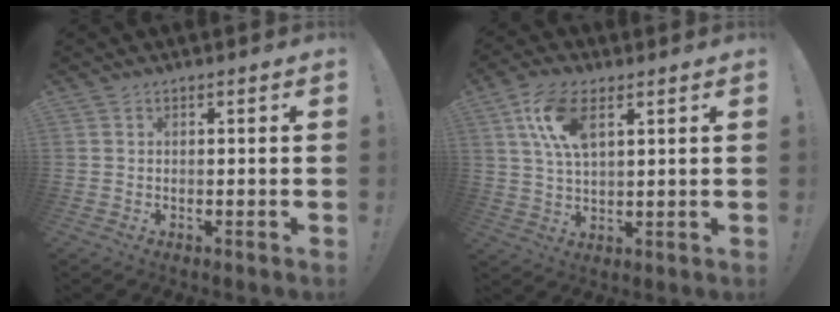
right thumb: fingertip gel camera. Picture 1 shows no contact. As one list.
[{"total": 11.0, "force": [4.7, 5.5, 8.3], "torque": [-0.164, -0.005, 0.085]}]